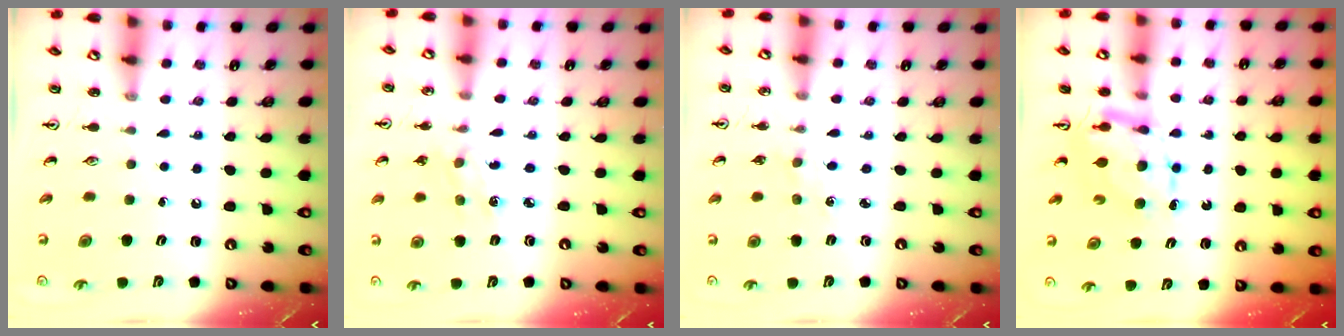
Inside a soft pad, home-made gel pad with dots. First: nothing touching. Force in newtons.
{"total": 2.6, "press": 2.5, "slide": 0.8}
{"total": 0.8, "press": 0.8, "slide": 0.2}
{"total": 7.2, "press": 7.2, "slide": 0.6}